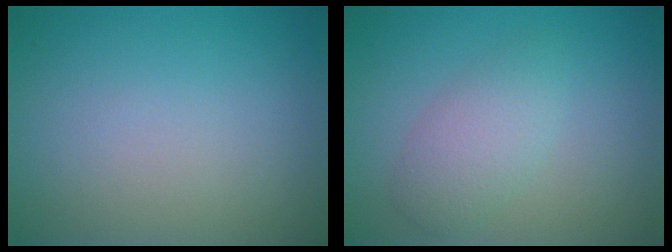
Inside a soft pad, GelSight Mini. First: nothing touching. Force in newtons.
{"total": 2.9, "press": 2.9, "slide": 0.2}